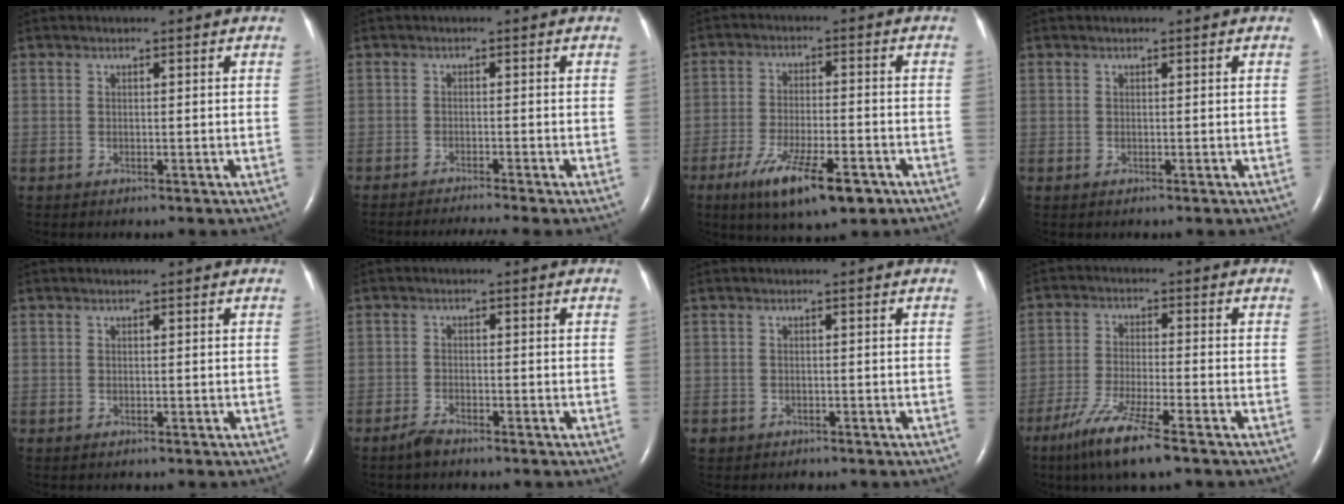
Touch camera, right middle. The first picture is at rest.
{"total": 5.7, "force": [-5.0, -1.2, 2.4], "torque": [-0.030, -0.017, -0.079]}
{"total": 11.2, "force": [-6.5, 2.7, 8.7], "torque": [-0.159, -0.018, -0.100]}
{"total": 0.0}
{"total": 0.0}
{"total": 2.0, "force": [-1.8, 0.3, 0.9], "torque": [-0.028, -0.004, -0.036]}
{"total": 2.2, "force": [-1.6, 1.3, 0.5], "torque": [-0.015, -0.002, -0.023]}
{"total": 9.2, "force": [-6.1, 0.3, 6.9], "torque": [-0.146, -0.028, -0.112]}